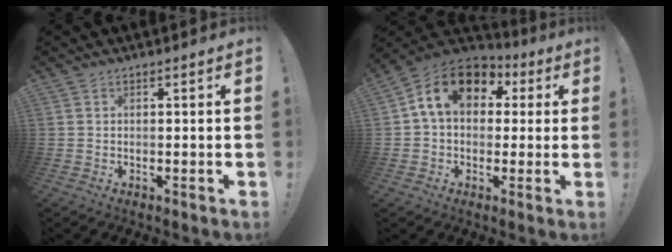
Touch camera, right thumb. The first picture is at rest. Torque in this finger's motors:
{"motor_torque": [1.51, 2.71, 0.84, -0.05, 0.06]}